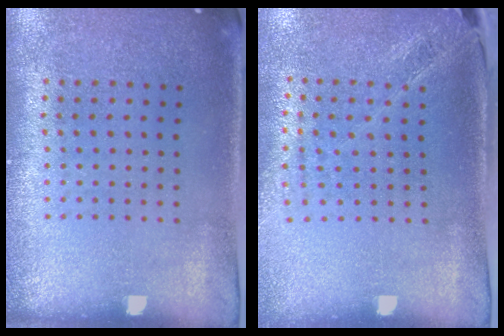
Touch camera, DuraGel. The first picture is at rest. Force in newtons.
{"total": 1.7, "press": 1.5, "slide": 0.8}